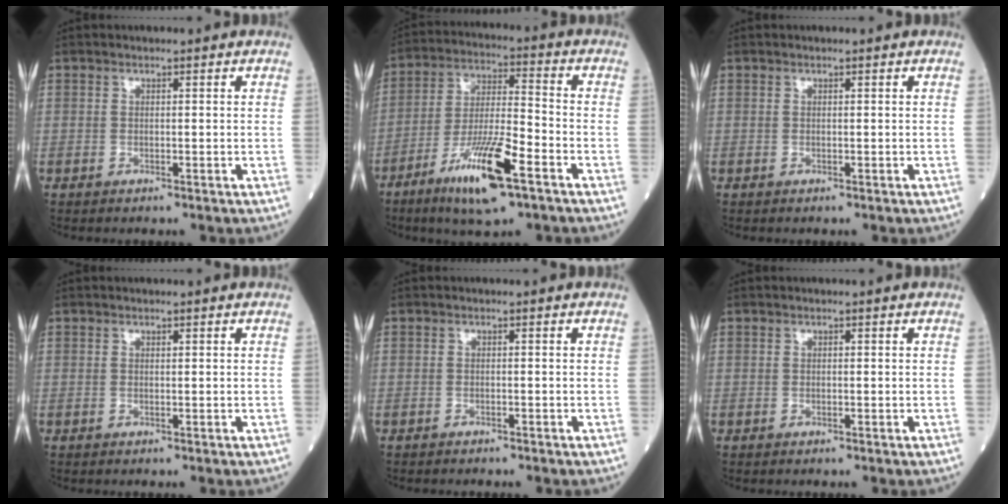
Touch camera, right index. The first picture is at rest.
{"total": 13.3, "force": [-7.3, 1.8, 11.0], "torque": [-0.208, -0.019, -0.131]}
{"total": 0.0}
{"total": 0.0}
{"total": 1.2, "force": [-1.1, 0.3, 0.4], "torque": [-0.014, -0.001, -0.012]}
{"total": 0.0}